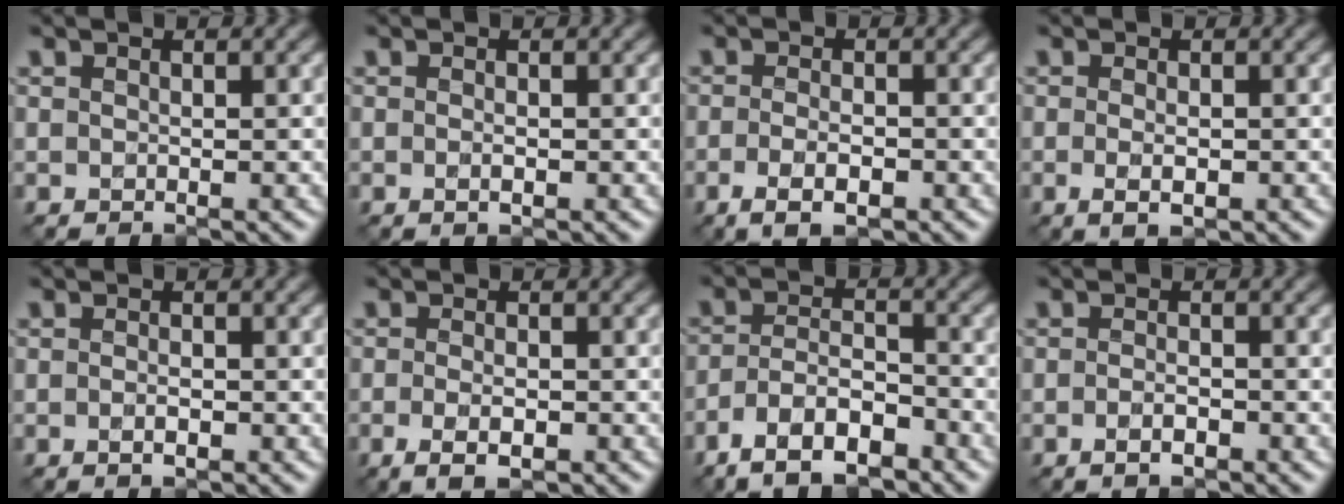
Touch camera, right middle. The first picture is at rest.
{"total": 0.9, "force": [-0.2, 0.2, 0.8], "torque": [-0.015, -0.003, -0.003]}
{"total": 2.9, "force": [-1.3, 1.0, 2.4], "torque": [-0.048, -0.006, -0.023]}
{"total": 1.9, "force": [-0.5, 0.7, 1.7], "torque": [-0.034, -0.008, -0.008]}
{"total": 1.2, "force": [-0.4, 0.4, 1.0], "torque": [-0.019, -0.003, -0.007]}
{"total": 2.7, "force": [-1.0, 1.0, 2.2], "torque": [-0.043, -0.008, -0.018]}
{"total": 6.2, "force": [-4.3, 2.3, 3.9], "torque": [-0.069, 0.000, -0.081]}
{"total": 1.6, "force": [-0.8, 0.5, 1.3], "torque": [-0.025, -0.003, -0.016]}